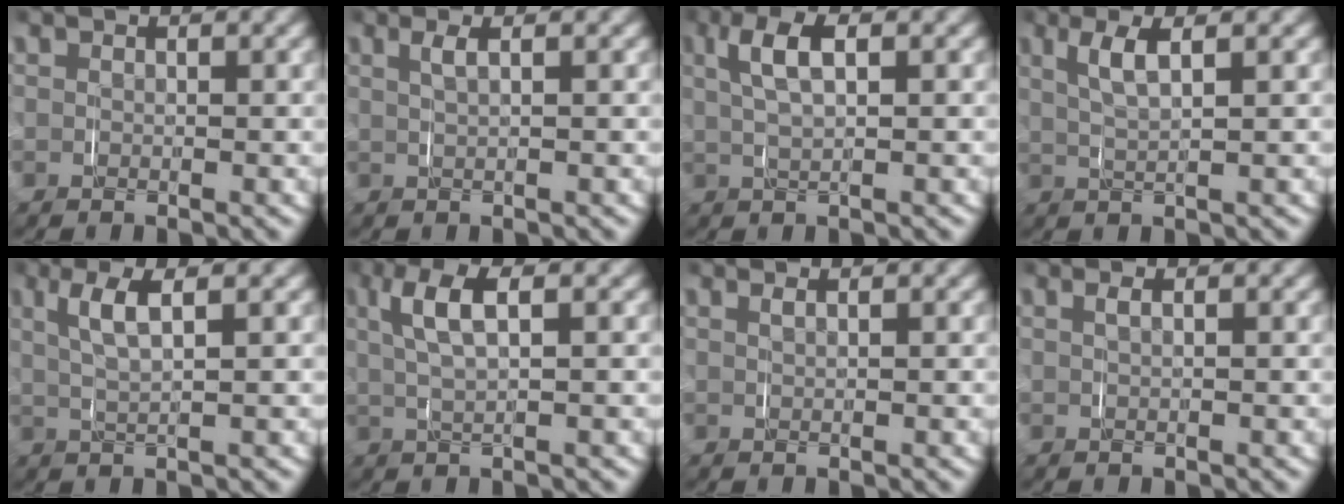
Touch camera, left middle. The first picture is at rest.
{"total": 1.3, "force": [0.5, -0.1, 1.2], "torque": [-0.024, 0.003, 0.009]}
{"total": 3.9, "force": [1.1, 1.5, 3.5], "torque": [-0.072, 0.008, 0.018]}
{"total": 2.9, "force": [1.0, 0.5, 2.6], "torque": [-0.055, 0.002, 0.020]}
{"total": 3.2, "force": [1.0, 0.6, 3.0], "torque": [-0.064, 0.003, 0.019]}
{"total": 4.3, "force": [1.2, 1.5, 3.9], "torque": [-0.085, 0.008, 0.019]}
{"total": 0.6, "force": [0.3, -0.2, 0.4], "torque": [-0.008, 0.001, 0.008]}
{"total": 0.7, "force": [0.2, -0.1, 0.7], "torque": [-0.014, 0.002, 0.004]}